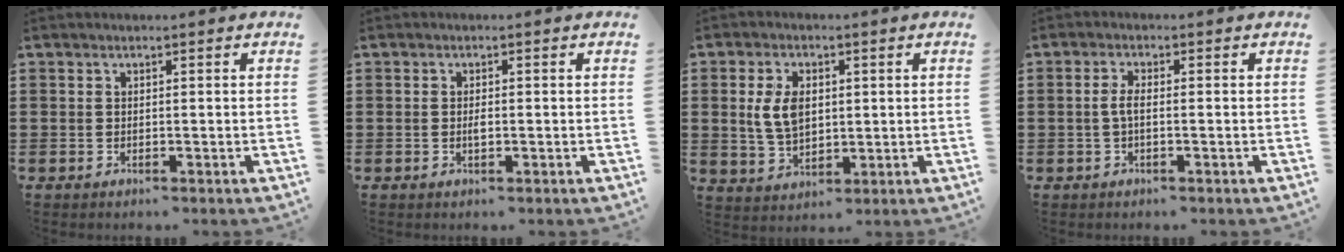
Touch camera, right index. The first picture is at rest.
{"total": 1.2, "force": [-0.1, 0.5, 1.1], "torque": [-0.020, 0.001, -0.003]}
{"total": 6.3, "force": [1.0, 3.8, 4.8], "torque": [-0.117, 0.008, 0.012]}
{"total": 2.3, "force": [-0.3, 0.8, 2.2], "torque": [-0.054, -0.002, -0.012]}